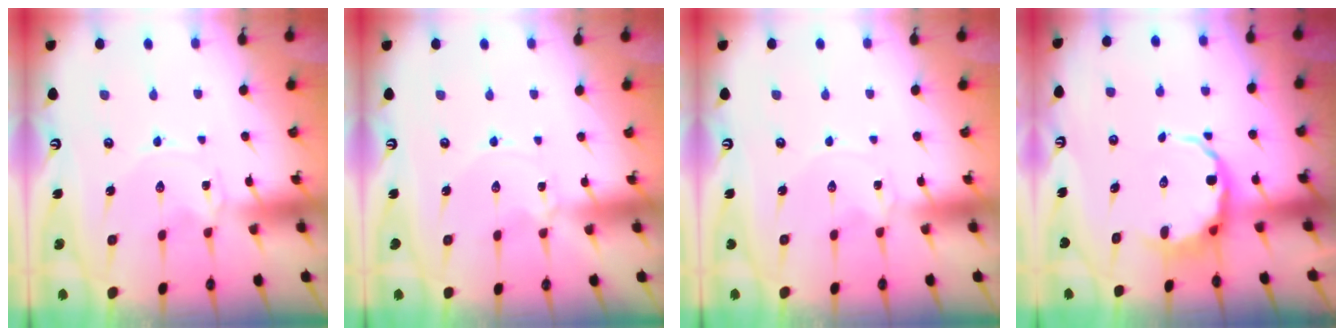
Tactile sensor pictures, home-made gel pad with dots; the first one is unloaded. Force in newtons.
{"total": 0.0}
{"total": 1.2, "press": 1.2, "slide": 0.3}
{"total": 7.8, "press": 7.4, "slide": 2.5}